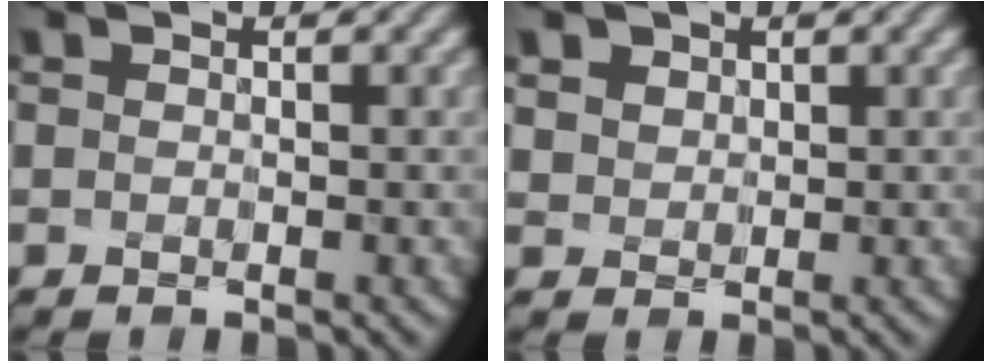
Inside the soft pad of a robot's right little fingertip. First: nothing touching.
{"total": 2.6, "force": [1.3, 2.0, 0.9], "torque": [-0.049, 0.003, 0.031]}